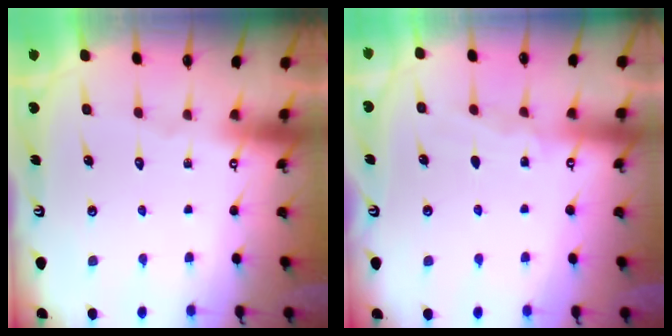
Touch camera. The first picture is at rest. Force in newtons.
{"total": 3.9, "press": 3.8, "slide": 0.5}